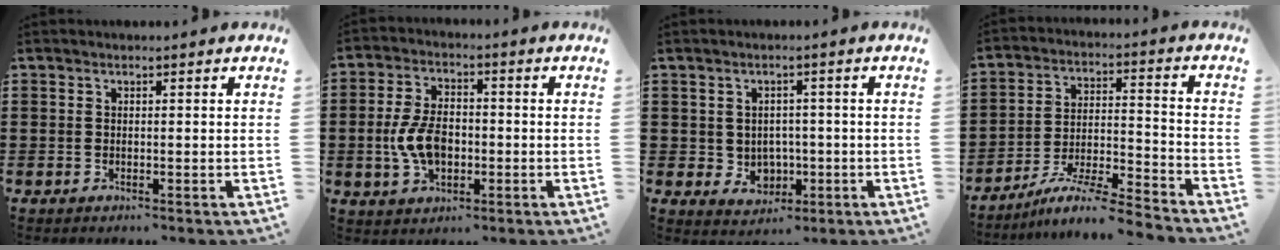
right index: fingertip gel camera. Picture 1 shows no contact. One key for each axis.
{"total": 7.7, "fx": -1.2, "fy": 4.5, "fz": 6.1, "tx": -0.144, "ty": -0.003, "tz": -0.026}
{"total": 3.2, "fx": 0.4, "fy": 3.1, "fz": 0.8, "tx": -0.022, "ty": -0.002, "tz": 0.003}
{"total": 8.0, "fx": -7.1, "fy": 0.0, "fz": 3.6, "tx": -0.070, "ty": -0.004, "tz": -0.142}